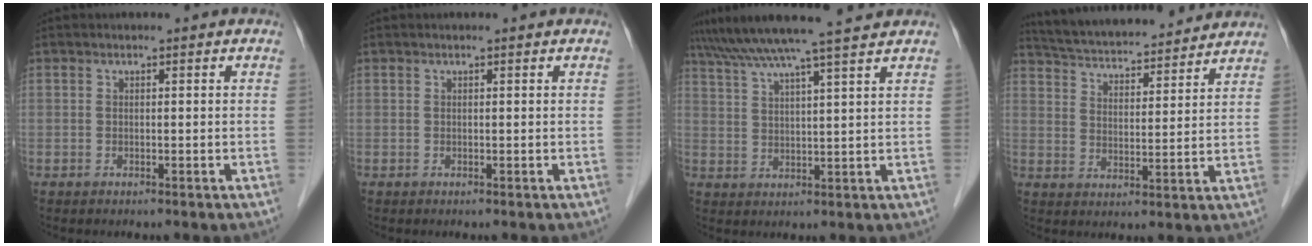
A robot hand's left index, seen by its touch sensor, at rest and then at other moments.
{"total": 1.0, "force": [0.9, 0.0, 0.5], "torque": [-0.008, 0.013, 0.015]}
{"total": 13.6, "force": [11.9, -1.2, 6.5], "torque": [-0.115, 0.015, 0.173]}
{"total": 19.0, "force": [17.6, 3.0, 6.6], "torque": [-0.113, 0.030, 0.261]}